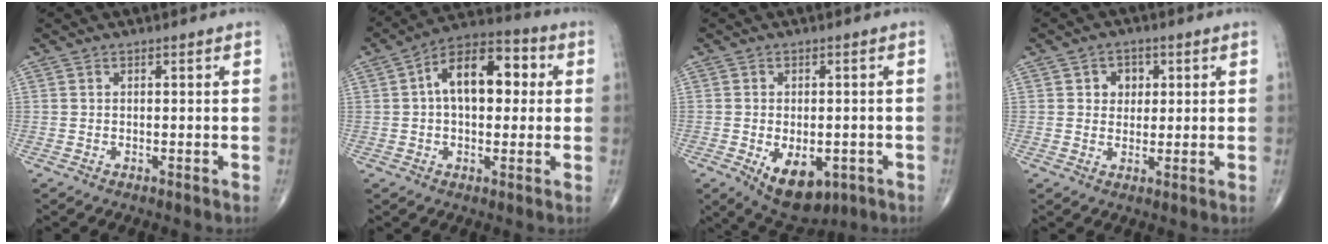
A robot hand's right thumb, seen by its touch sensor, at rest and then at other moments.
{"total": 13.6, "force": [2.0, 7.8, 11.0], "torque": [-0.150, 0.031, 0.019]}
{"total": 10.0, "force": [-3.6, 5.7, 7.4], "torque": [-0.094, -0.001, -0.039]}
{"total": 4.2, "force": [1.2, 3.5, 2.0], "torque": [-0.002, -0.001, 0.016]}